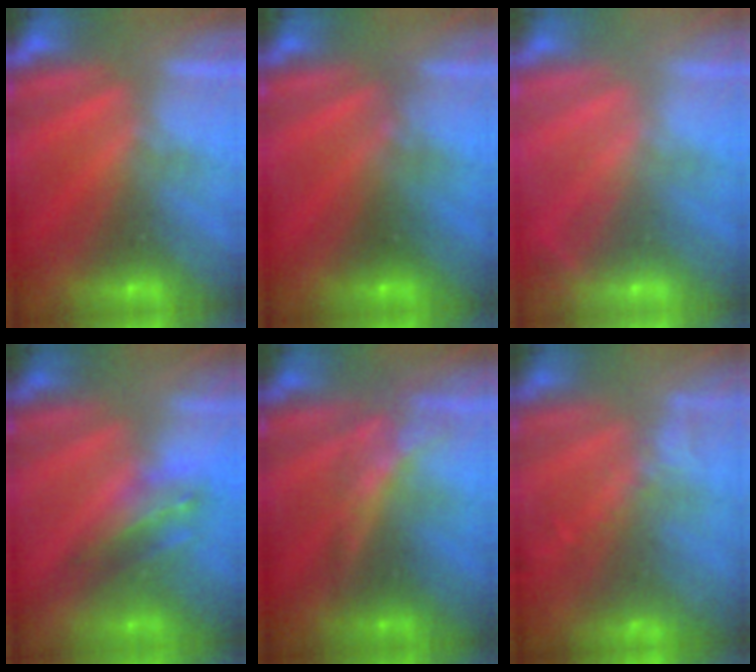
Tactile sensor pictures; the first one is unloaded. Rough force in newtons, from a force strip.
{"total": 2.3}
{"total": 2.0}
{"total": 2.9}
{"total": 1.8}
{"total": 7.6}